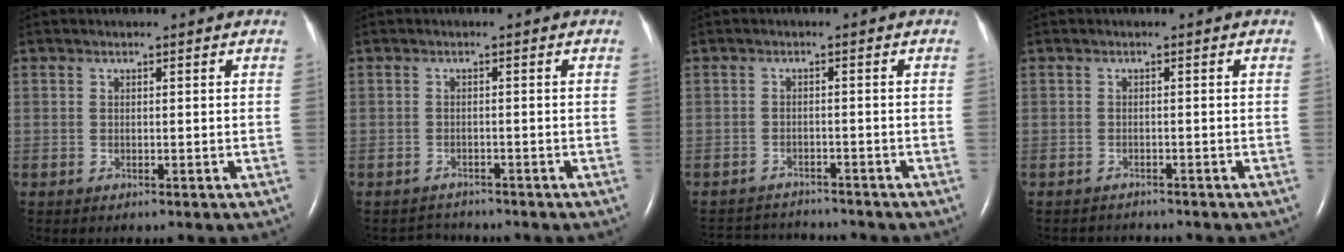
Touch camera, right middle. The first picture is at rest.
{"total": 2.2, "force": [-2.0, 0.5, -0.6], "torque": [0.006, -0.007, -0.031]}
{"total": 7.2, "force": [-7.1, 0.8, 0.8], "torque": [-0.017, 0.003, -0.105]}
{"total": 3.8, "force": [-3.8, 0.3, -0.4], "torque": [0.006, -0.002, -0.054]}